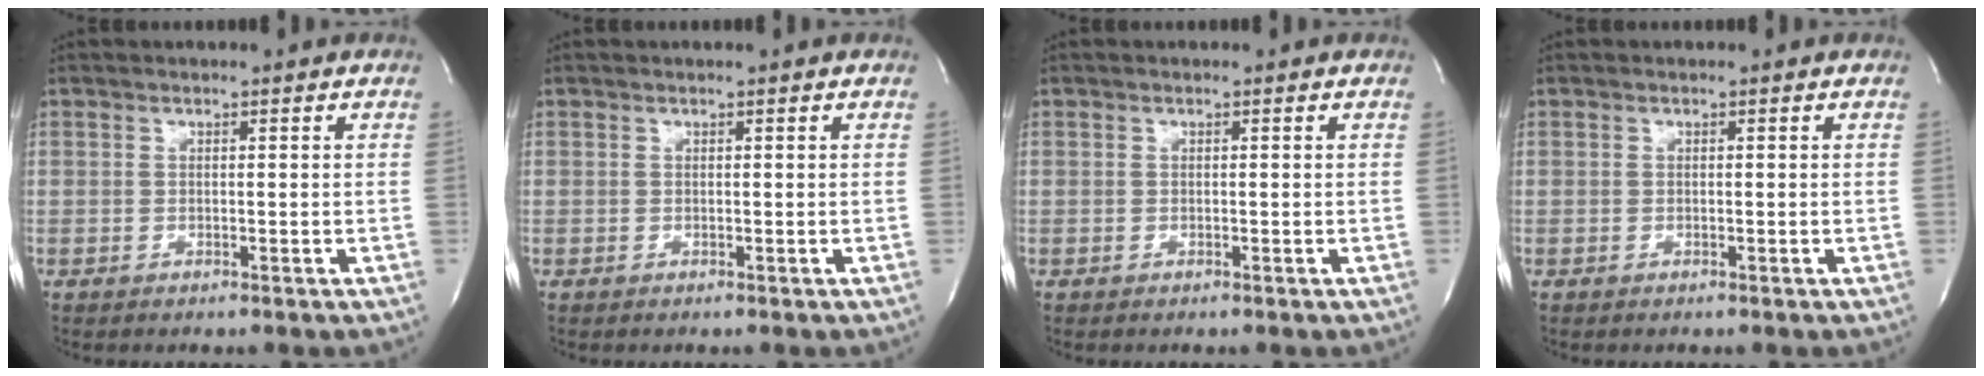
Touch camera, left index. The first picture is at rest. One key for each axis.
{"total": 0.0}
{"total": 0.0}
{"total": 0.0}